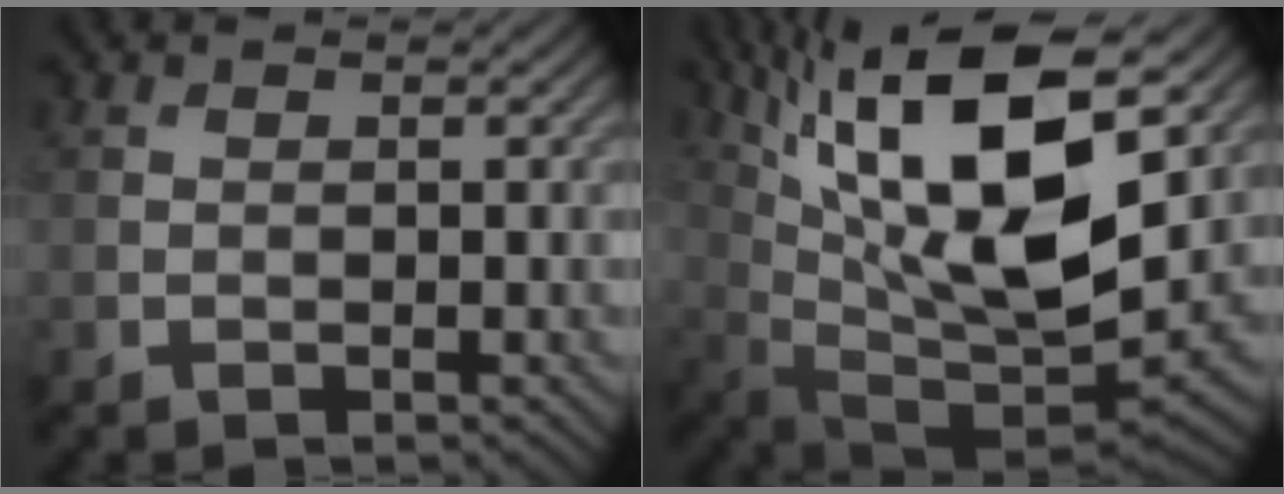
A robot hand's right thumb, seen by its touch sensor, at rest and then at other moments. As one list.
[{"total": 18.1, "force": [7.4, 6.6, 15.2], "torque": [-0.290, 0.009, 0.130]}]